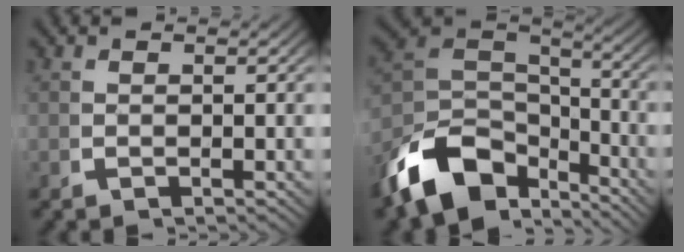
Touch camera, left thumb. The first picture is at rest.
{"total": 12.1, "force": [-3.6, 8.1, 8.3], "torque": [-0.188, -0.035, -0.046]}